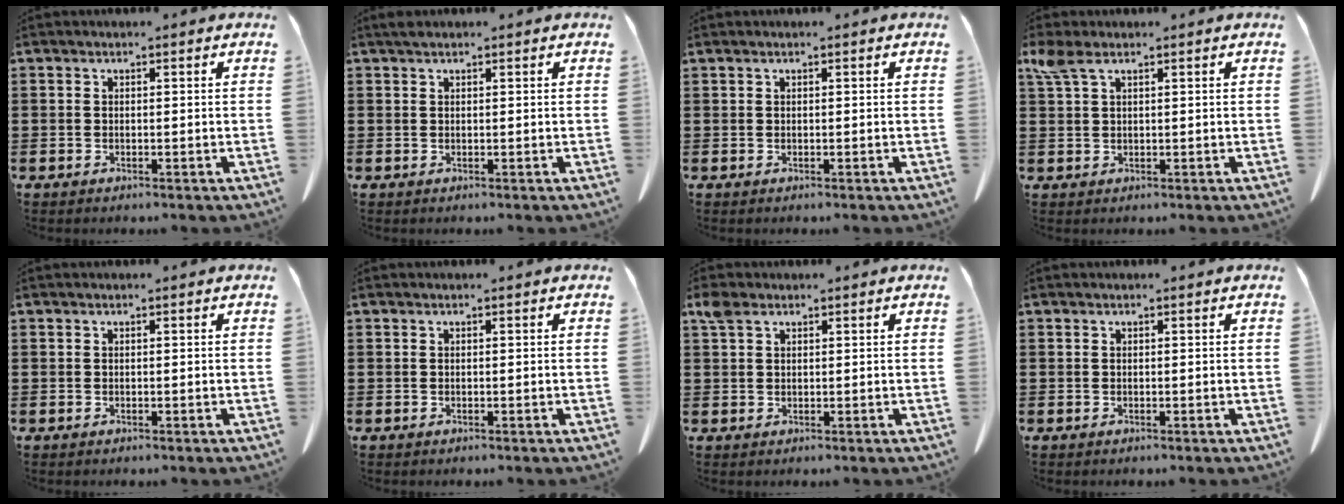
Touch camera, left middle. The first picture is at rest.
{"total": 0.6, "force": [0.5, 0.2, 0.4], "torque": [-0.009, 0.001, 0.009]}
{"total": 0.0}
{"total": 3.3, "force": [1.7, 1.2, 2.5], "torque": [-0.063, 0.001, 0.029]}
{"total": 0.0}
{"total": 0.0}
{"total": 2.2, "force": [1.4, 1.4, 1.1], "torque": [-0.027, 0.005, 0.026]}
{"total": 0.0}